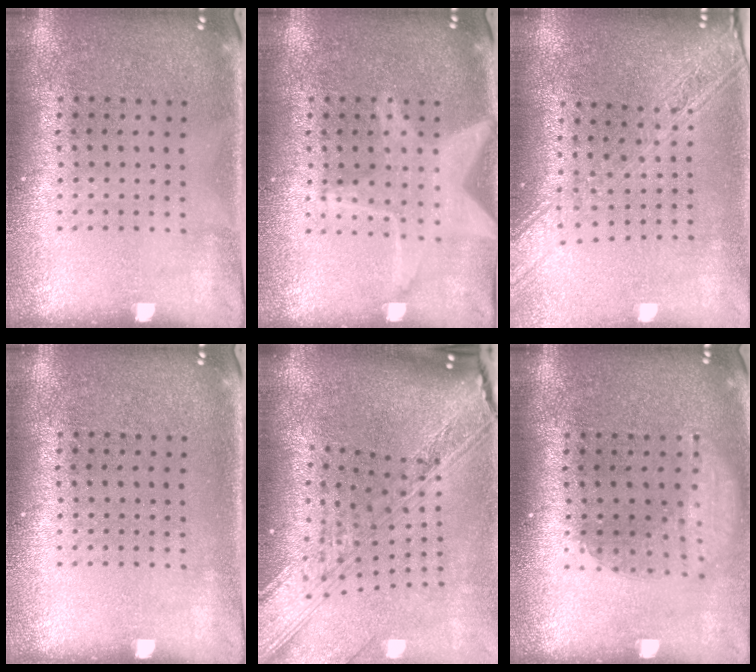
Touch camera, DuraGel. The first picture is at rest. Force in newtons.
{"total": 3.2, "press": 3.2, "slide": 0.4}
{"total": 2.1, "press": 1.8, "slide": 1.1}
{"total": 0.0}
{"total": 4.1, "press": 2.9, "slide": 2.8}
{"total": 1.7, "press": 1.3, "slide": 1.1}